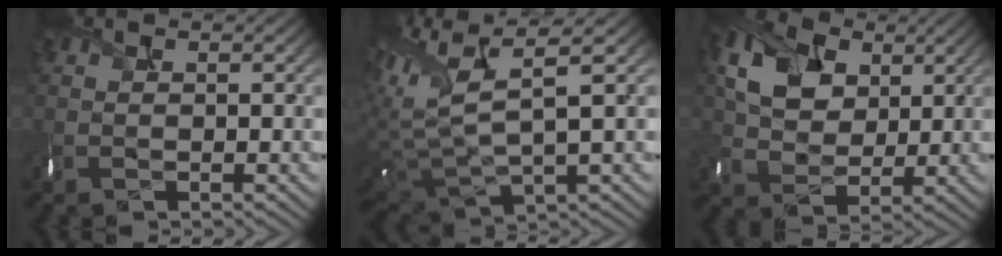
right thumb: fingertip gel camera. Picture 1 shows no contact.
{"total": 10.2, "force": [3.3, 3.7, 9.0], "torque": [-0.213, -0.006, 0.070]}
{"total": 8.2, "force": [2.8, 6.2, 4.4], "torque": [-0.111, 0.001, 0.049]}